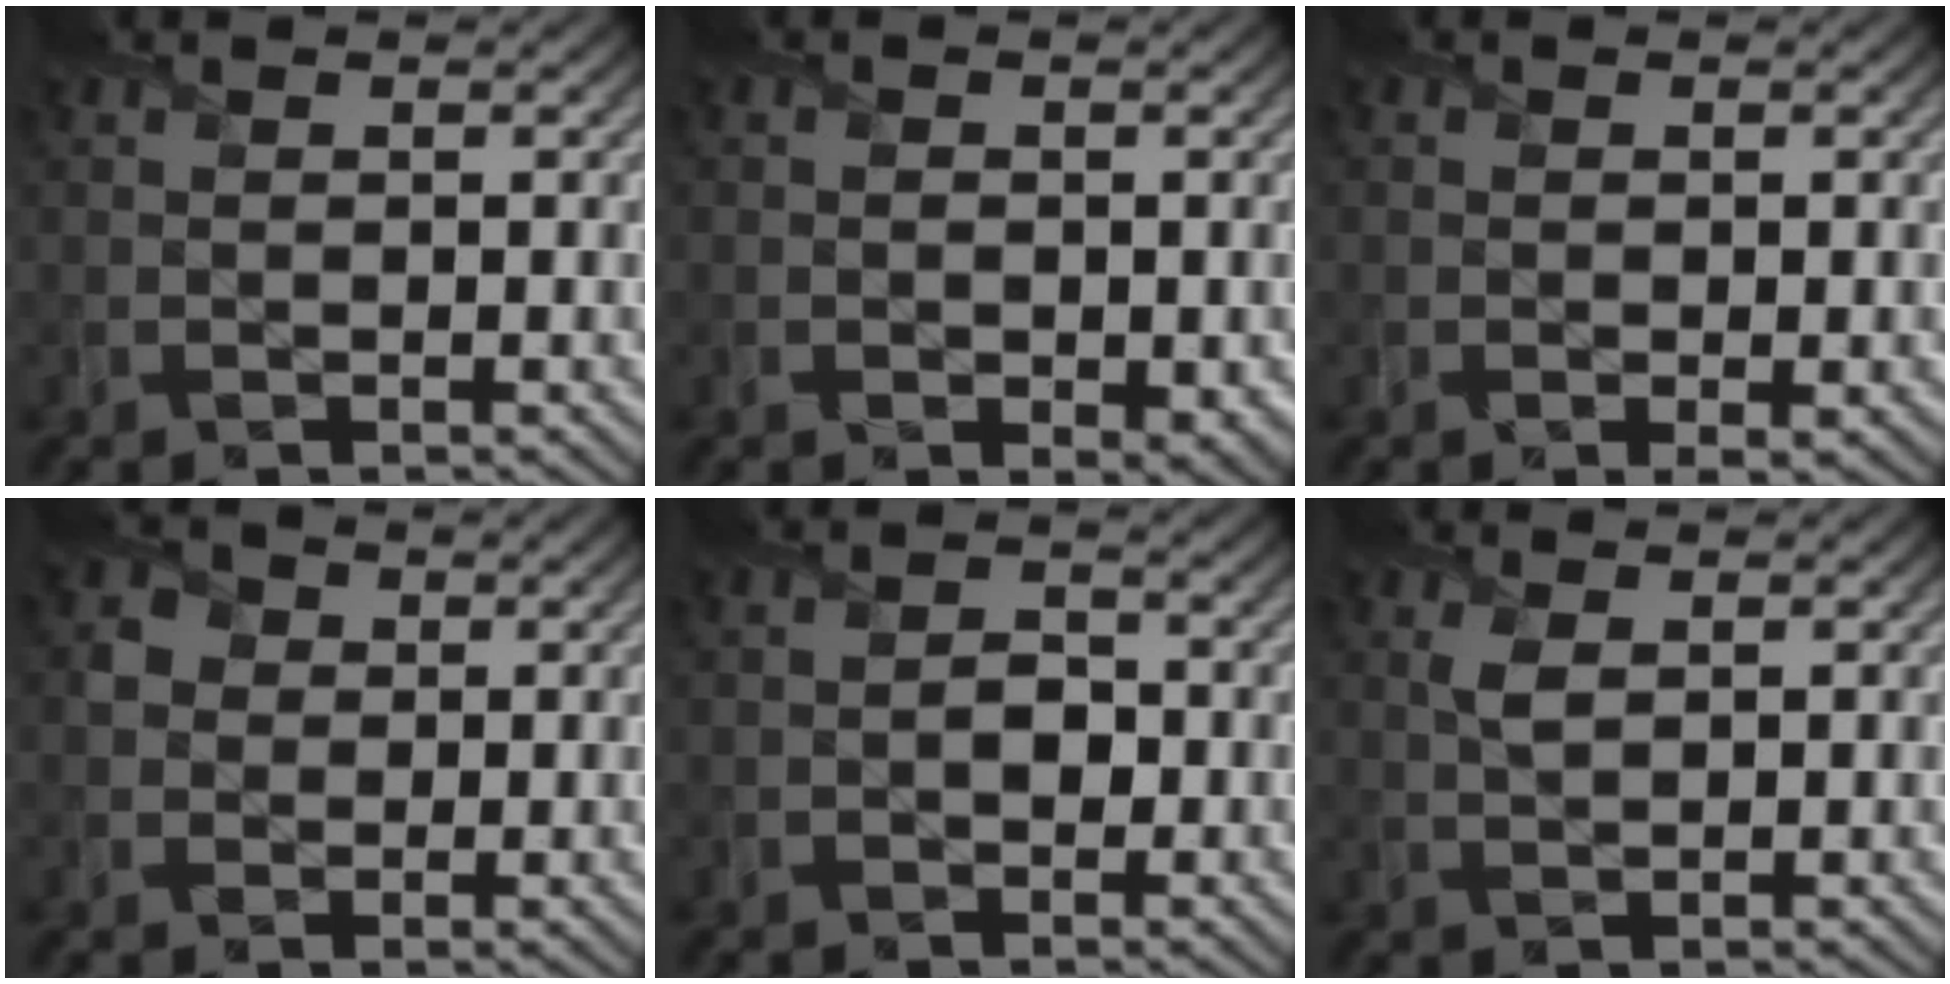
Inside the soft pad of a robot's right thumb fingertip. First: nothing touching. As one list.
[{"total": 2.5, "force": [-0.5, 1.9, 1.5], "torque": [-0.022, -0.013, -0.007]}, {"total": 1.9, "force": [-0.5, 1.2, 1.4], "torque": [-0.021, -0.011, -0.008]}, {"total": 2.9, "force": [0.3, 2.8, 0.9], "torque": [-0.017, 0.002, -0.001]}, {"total": 2.2, "force": [-0.6, 1.7, 1.2], "torque": [-0.017, -0.001, -0.018]}, {"total": 2.0, "force": [0.8, 1.0, 1.5], "torque": [-0.041, 0.001, 0.016]}]